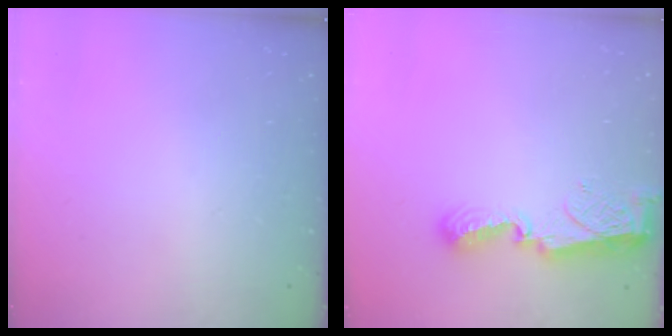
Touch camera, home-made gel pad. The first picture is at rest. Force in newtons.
{"total": 7.3, "press": 7.3, "slide": 0.7}